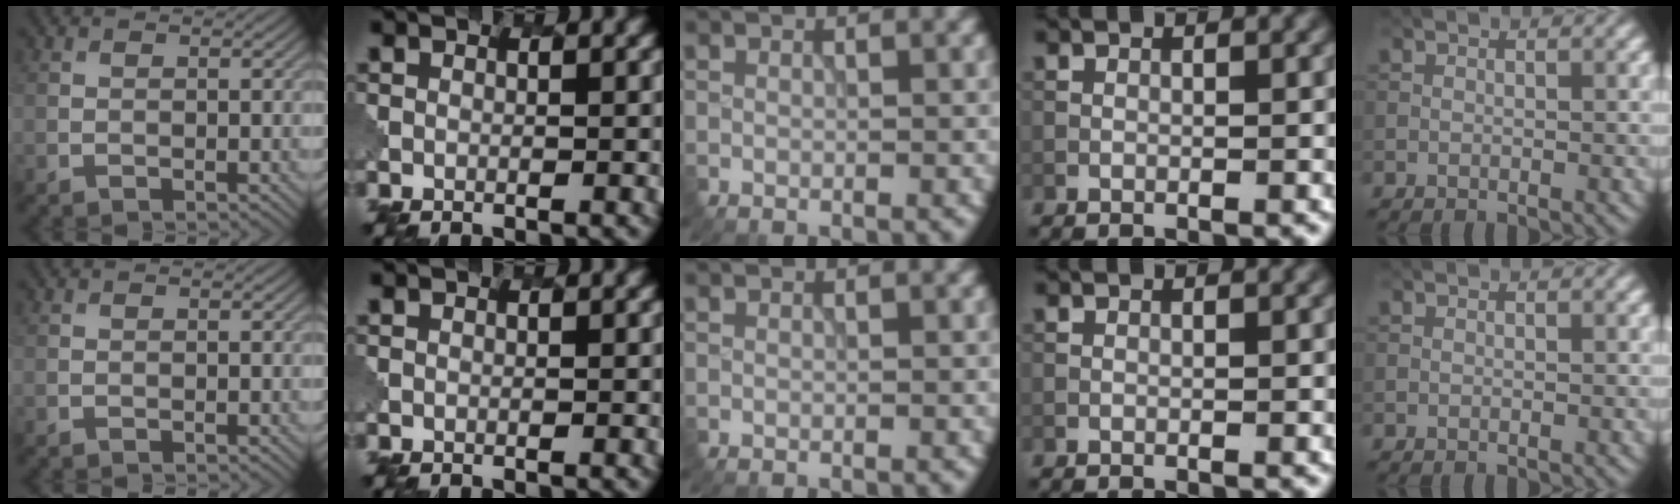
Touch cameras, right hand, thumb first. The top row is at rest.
{}